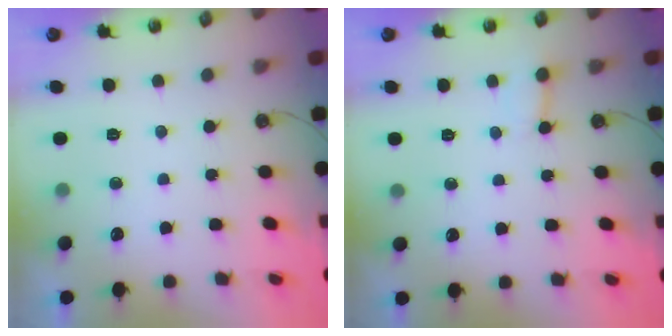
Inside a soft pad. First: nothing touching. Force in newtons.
{"total": 3.1, "press": 3.1, "slide": 0.2}